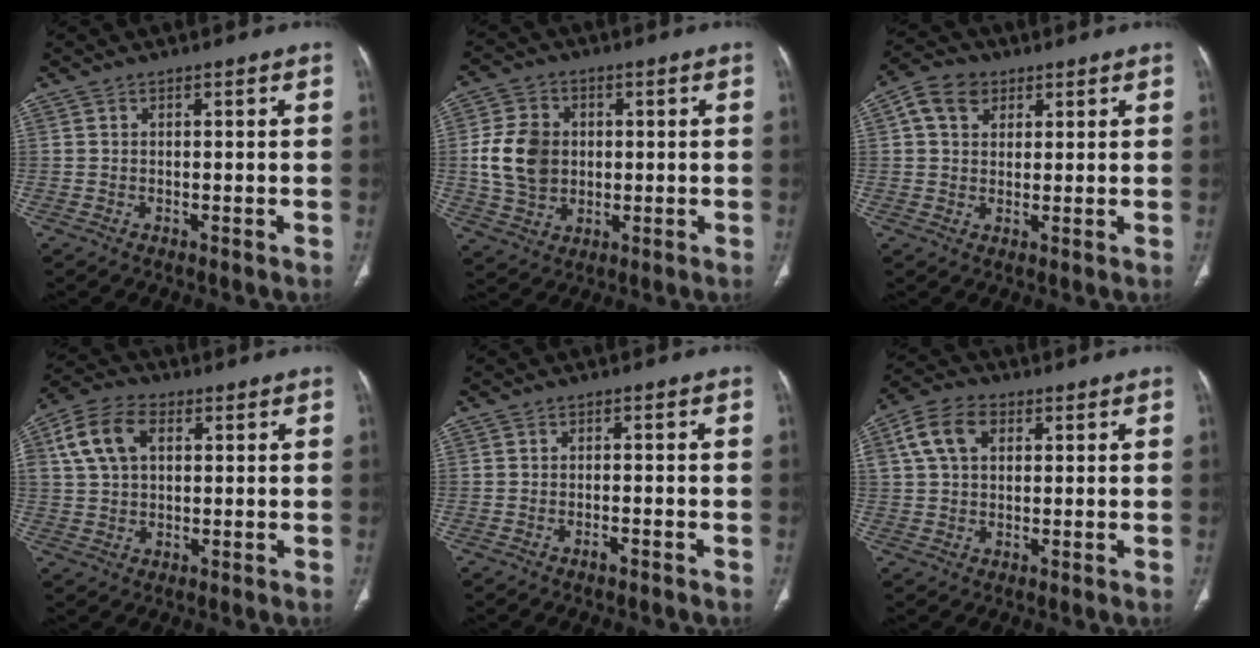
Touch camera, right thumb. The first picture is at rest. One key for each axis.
{"total": 10.8, "fx": 0.6, "fy": 8.5, "fz": 6.5, "tx": -0.104, "ty": 0.002, "tz": 0.016}
{"total": 6.7, "fx": 2.6, "fy": 5.1, "fz": 3.4, "tx": -0.047, "ty": 0.005, "tz": 0.043}
{"total": 10.1, "fx": 2.9, "fy": 6.7, "fz": 7.0, "tx": -0.135, "ty": 0.016, "tz": 0.048}
{"total": 1.3, "fx": -1.0, "fy": 0.2, "fz": 0.7, "tx": -0.017, "ty": 0.009, "tz": -0.017}
{"total": 8.3, "fx": 2.5, "fy": 5.7, "fz": 5.4, "tx": -0.102, "ty": 0.014, "tz": 0.041}